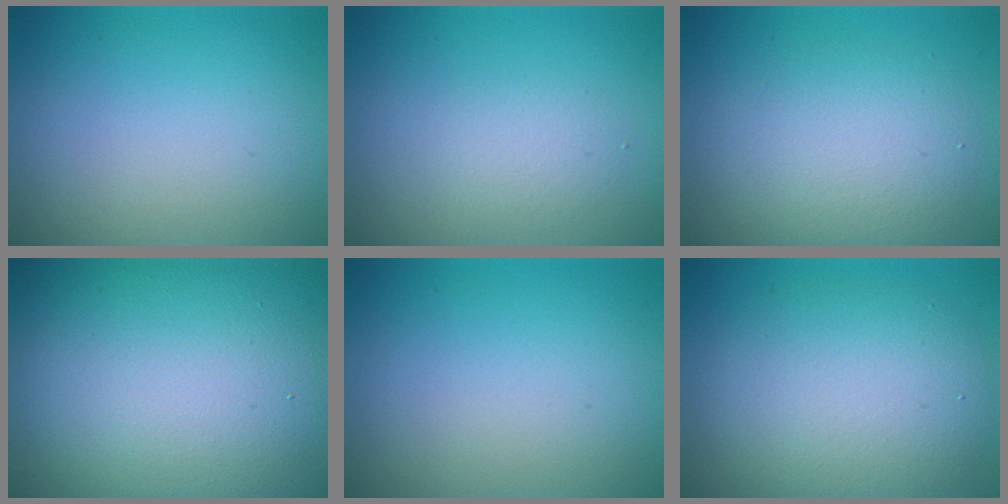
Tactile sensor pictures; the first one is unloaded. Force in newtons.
{"total": 1.7, "press": 1.7, "slide": 0.2}
{"total": 4.3, "press": 4.3, "slide": 0.2}
{"total": 26.6, "press": 26.5, "slide": 1.2}
{"total": 0.0}
{"total": 6.8, "press": 6.8, "slide": 0.5}